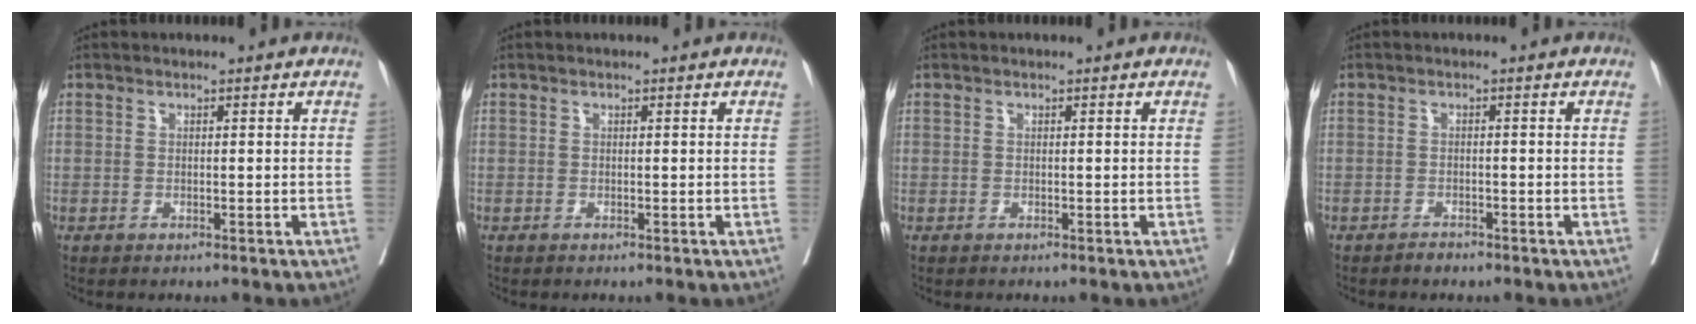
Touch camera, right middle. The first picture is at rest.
{"total": 0.0}
{"total": 0.0}
{"total": 1.1, "force": [-1.0, 0.3, 0.2], "torque": [-0.008, -0.001, -0.016]}